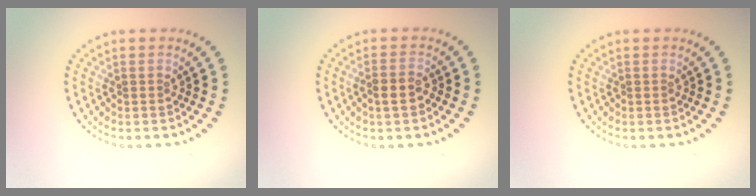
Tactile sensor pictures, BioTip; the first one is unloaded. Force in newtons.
{"total": 1.4, "press": 1.3, "slide": 0.5}
{"total": 0.0}